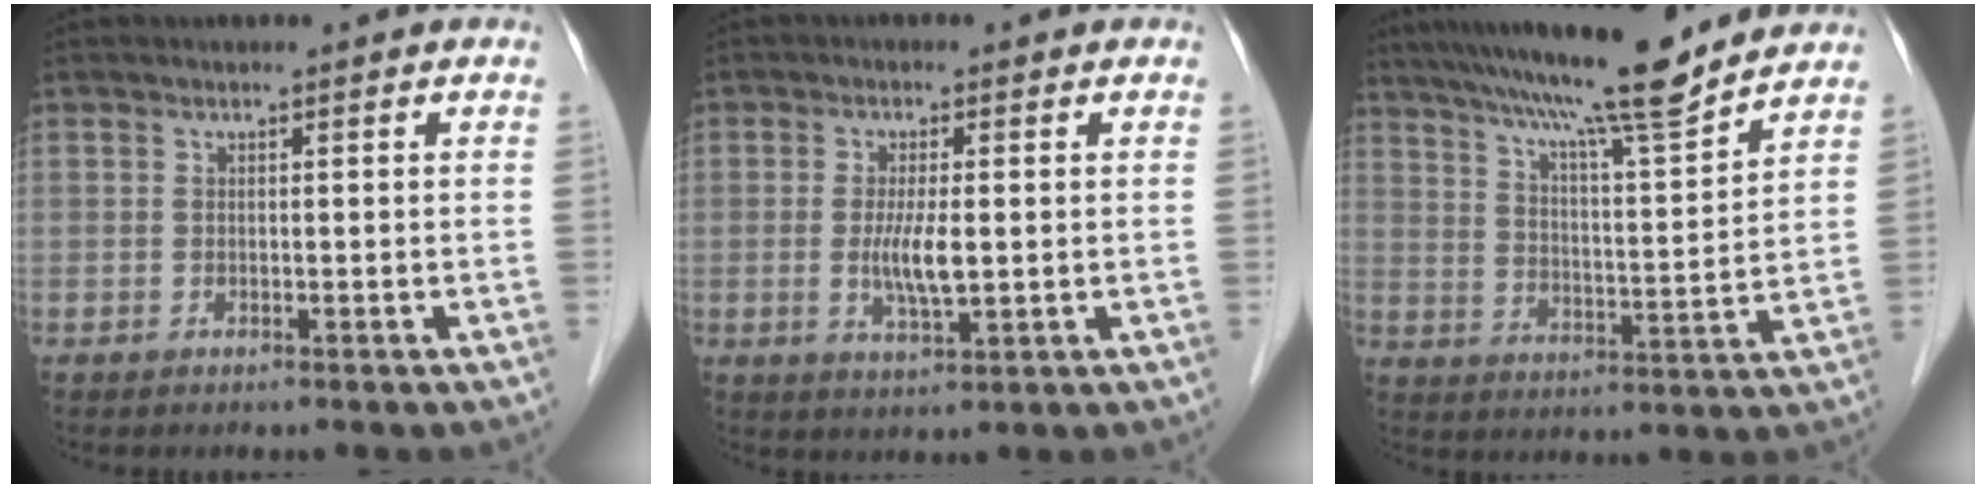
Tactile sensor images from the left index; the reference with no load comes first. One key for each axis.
{"total": 5.0, "fx": -0.3, "fy": 1.0, "fz": 4.9, "tx": -0.101, "ty": -0.011, "tz": -0.004}
{"total": 15.2, "fx": 12.9, "fy": -0.1, "fz": 8.0, "tx": -0.133, "ty": 0.005, "tz": 0.200}